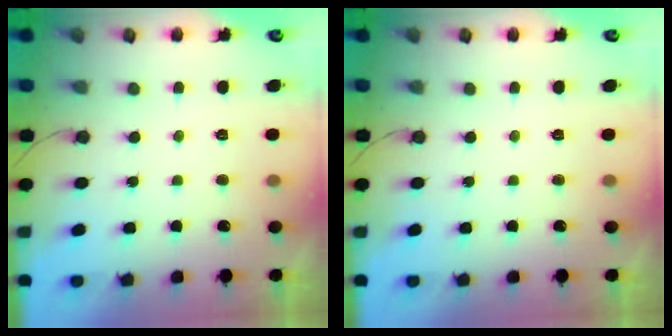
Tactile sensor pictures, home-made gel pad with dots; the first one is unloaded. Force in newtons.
{"total": 0.0}